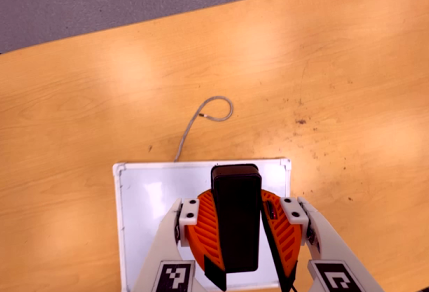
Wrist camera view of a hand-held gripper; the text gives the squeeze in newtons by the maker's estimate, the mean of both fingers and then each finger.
{"total": 8.9, "left": 8.6, "right": 9.1}